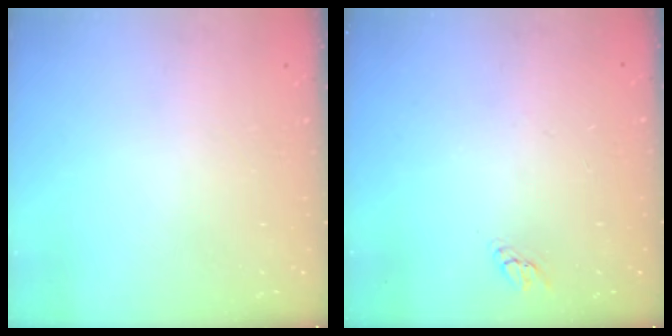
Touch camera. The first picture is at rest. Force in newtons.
{"total": 2.7, "press": 2.7, "slide": 0.1}